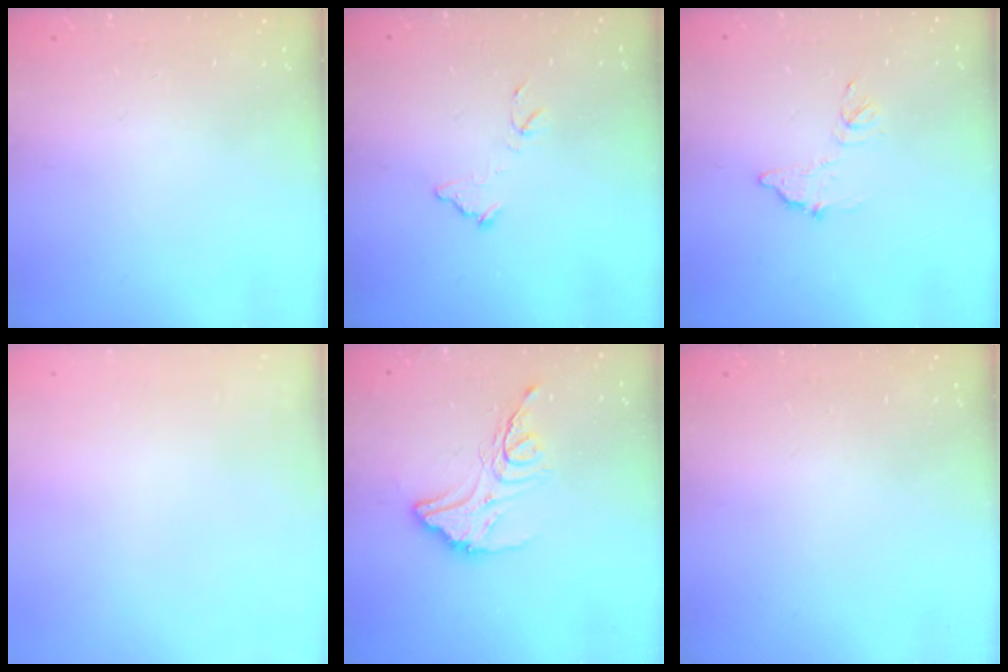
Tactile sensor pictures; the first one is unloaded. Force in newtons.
{"total": 8.1, "press": 8.0, "slide": 0.6}
{"total": 8.4, "press": 8.4, "slide": 0.4}
{"total": 3.4, "press": 3.2, "slide": 1.3}
{"total": 13.7, "press": 13.6, "slide": 1.2}
{"total": 0.0}